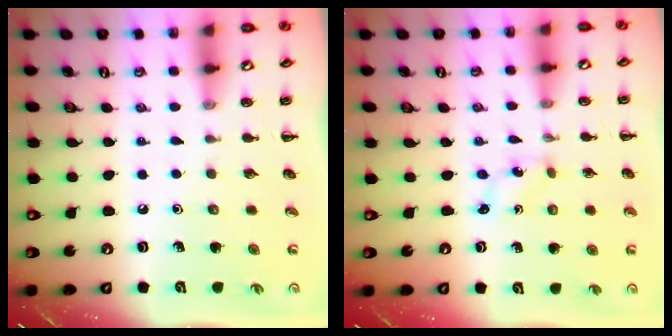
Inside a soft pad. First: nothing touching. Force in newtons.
{"total": 0.0}